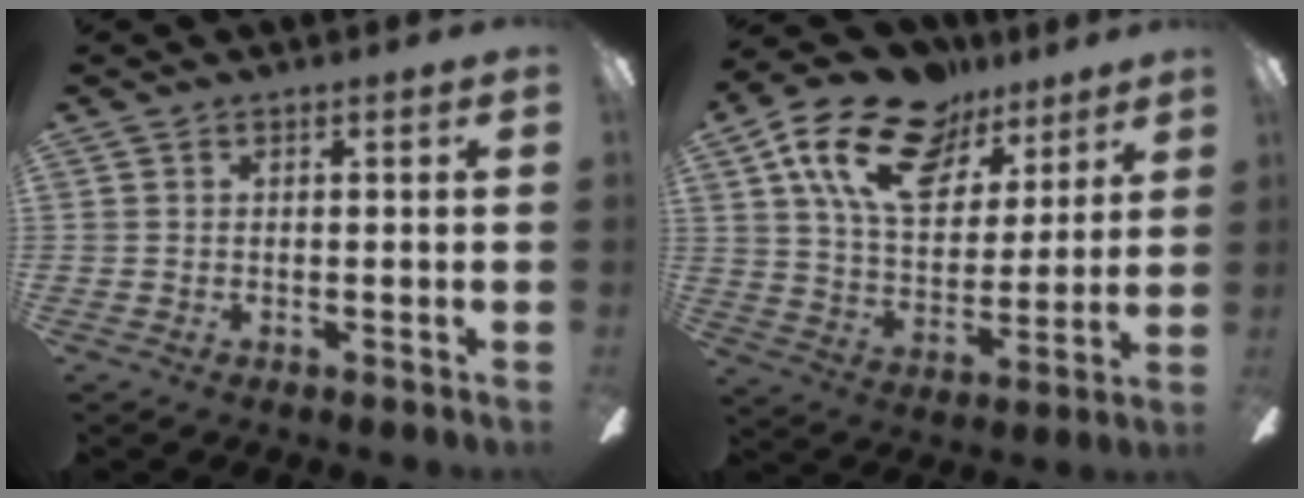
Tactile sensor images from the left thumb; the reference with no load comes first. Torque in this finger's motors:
{"motor_torque": [0.34, 0.41, 1.36, -1.40, 0.38]}